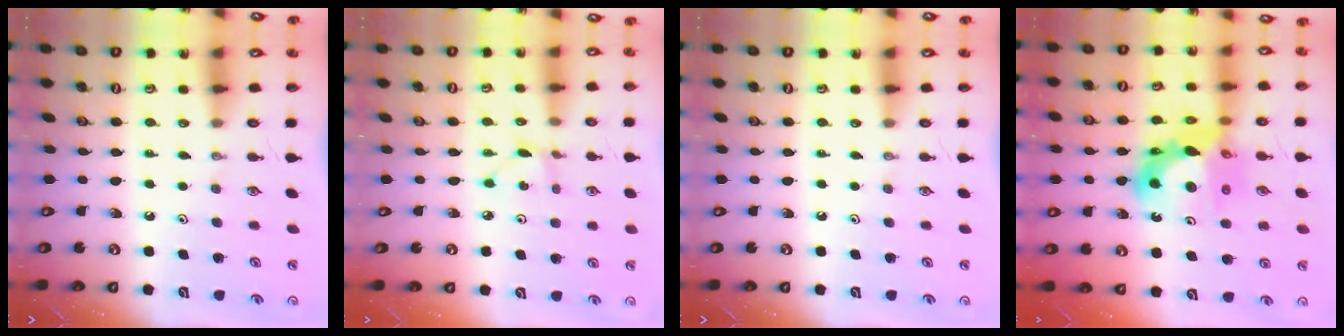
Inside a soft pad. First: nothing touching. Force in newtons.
{"total": 1.8, "press": 1.8, "slide": 0.3}
{"total": 0.0}
{"total": 14.5, "press": 14.4, "slide": 1.7}